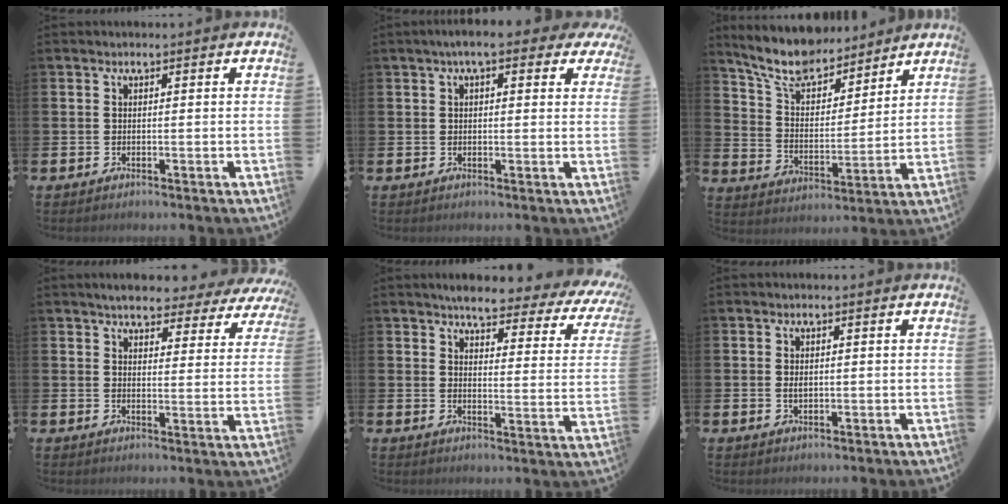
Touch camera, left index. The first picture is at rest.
{"total": 4.4, "force": [3.0, 1.7, 2.8], "torque": [-0.046, 0.001, 0.048]}
{"total": 9.3, "force": [8.5, 2.8, 2.5], "torque": [-0.085, -0.051, 0.155]}
{"total": 5.1, "force": [4.8, 1.3, 1.4], "torque": [-0.037, -0.029, 0.080]}
{"total": 4.8, "force": [4.3, 1.1, 1.9], "torque": [-0.041, -0.035, 0.067]}
{"total": 1.2, "force": [0.2, 0.8, 0.8], "torque": [-0.007, 0.002, 0.000]}